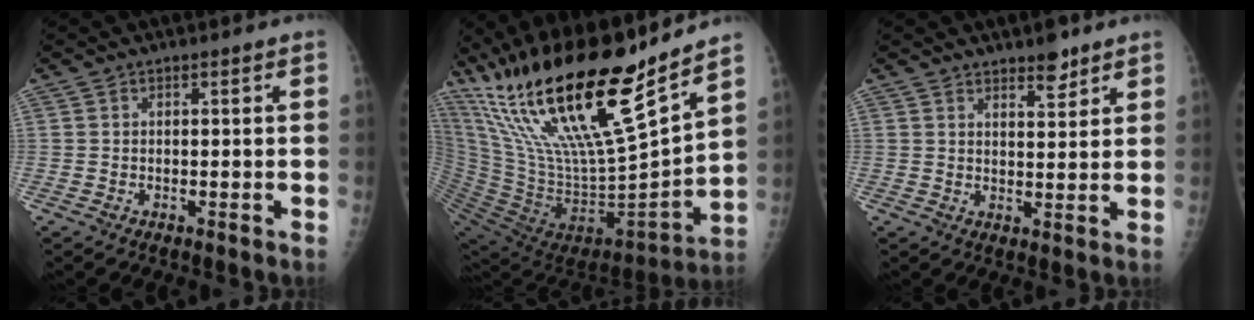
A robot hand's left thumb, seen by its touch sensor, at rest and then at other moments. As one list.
[{"total": 32.1, "force": [21.3, 7.2, 22.9], "torque": [-0.403, -0.081, 0.384]}, {"total": 4.3, "force": [3.3, 1.6, 2.4], "torque": [-0.021, -0.023, 0.050]}]